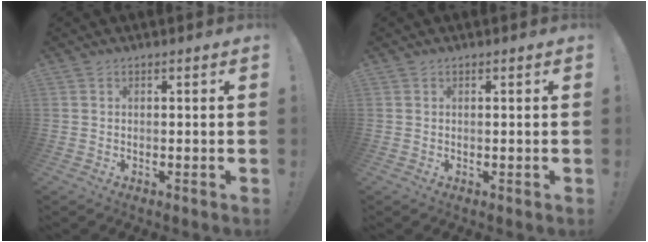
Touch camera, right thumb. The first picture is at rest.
{"total": 0.0}